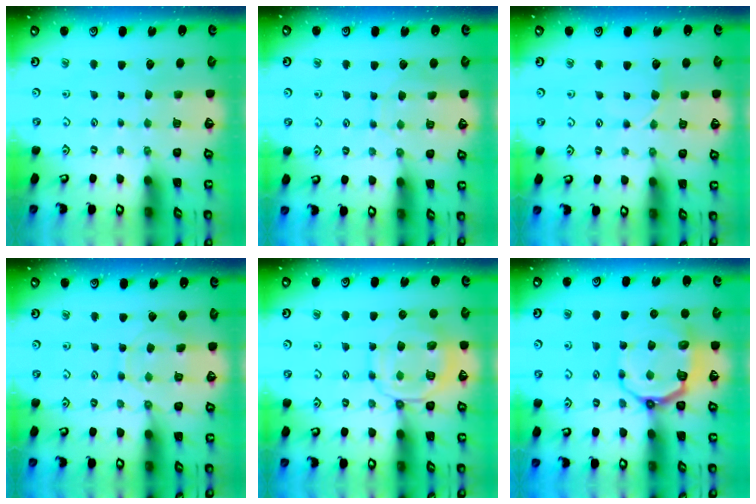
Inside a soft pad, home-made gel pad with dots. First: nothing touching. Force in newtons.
{"total": 7.1, "press": 7.1, "slide": 0.5}
{"total": 3.6, "press": 3.6, "slide": 0.4}
{"total": 8.2, "press": 8.1, "slide": 1.0}
{"total": 10.2, "press": 10.1, "slide": 1.3}
{"total": 11.2, "press": 10.3, "slide": 4.2}